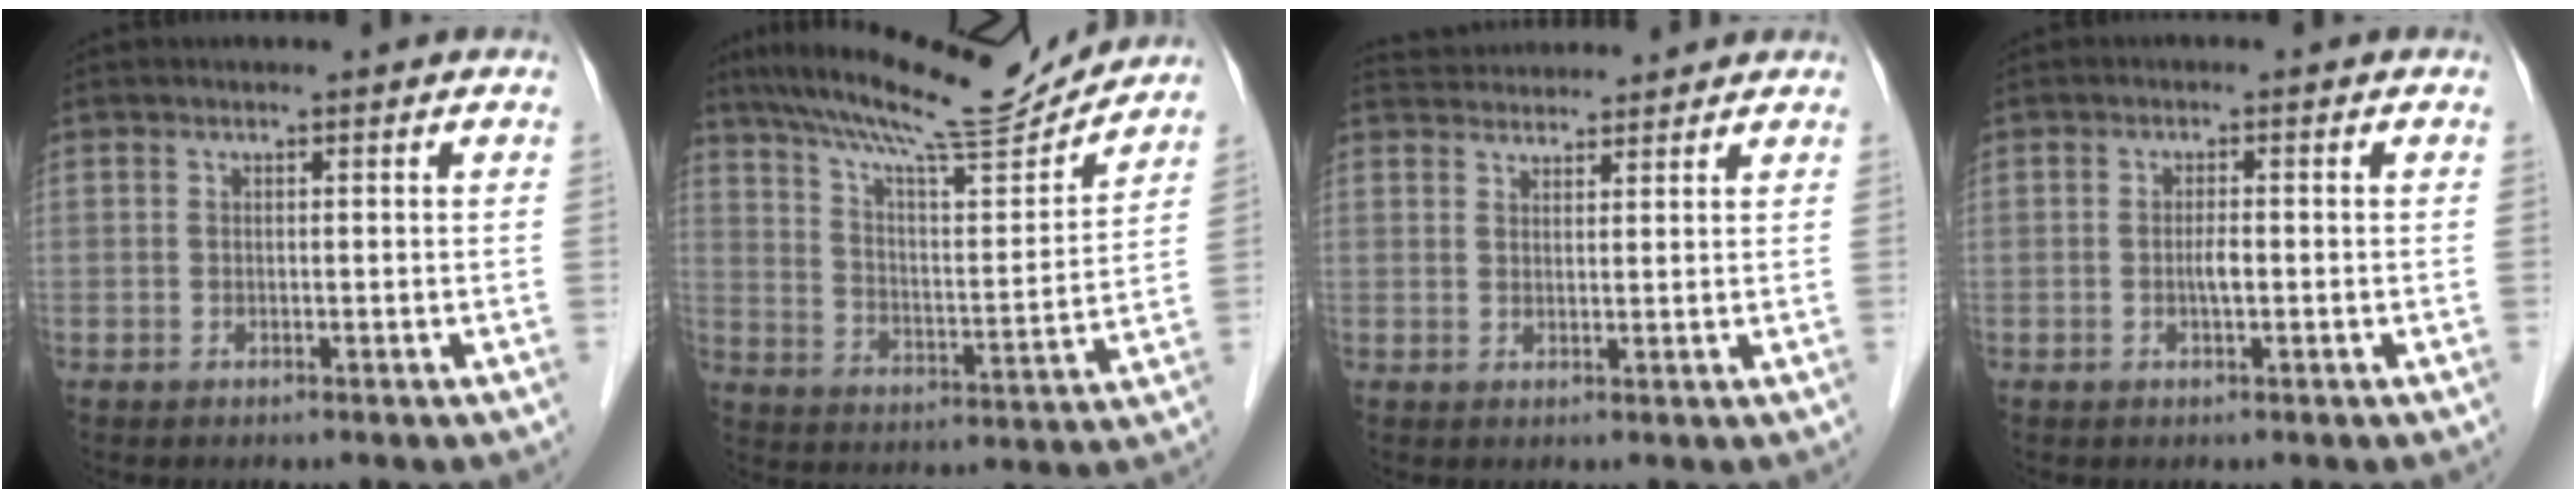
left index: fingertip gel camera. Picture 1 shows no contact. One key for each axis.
{"total": 17.9, "fx": 16.4, "fy": 1.1, "fz": 7.1, "tx": -0.127, "ty": -0.006, "tz": 0.256}
{"total": 7.4, "fx": 7.2, "fy": 1.2, "fz": 1.4, "tx": -0.026, "ty": 0.032, "tz": 0.111}
{"total": 1.6, "fx": -0.5, "fy": 0.3, "fz": 1.5, "tx": -0.028, "ty": -0.002, "tz": -0.009}